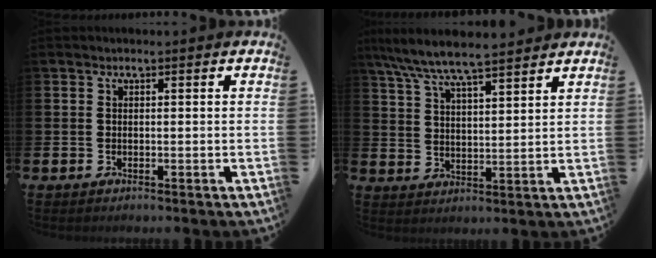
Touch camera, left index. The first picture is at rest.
{"total": 7.4, "force": [7.0, 0.6, 2.5], "torque": [-0.078, -0.030, 0.125]}